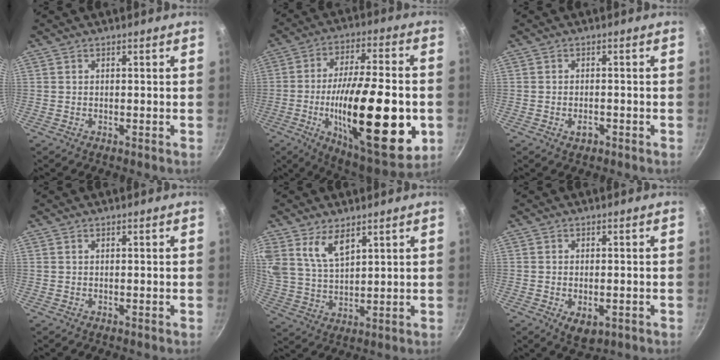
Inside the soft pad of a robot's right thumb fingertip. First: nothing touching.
{"total": 29.1, "force": [-6.0, 9.7, 26.8], "torque": [-0.405, 0.006, -0.088]}
{"total": 2.1, "force": [-1.0, 1.3, 1.4], "torque": [-0.020, 0.008, -0.017]}
{"total": 0.0}
{"total": 8.0, "force": [4.9, 3.9, 4.9], "torque": [-0.085, -0.031, 0.104]}
{"total": 4.9, "force": [-1.4, 2.9, 3.7], "torque": [-0.050, -0.007, -0.016]}